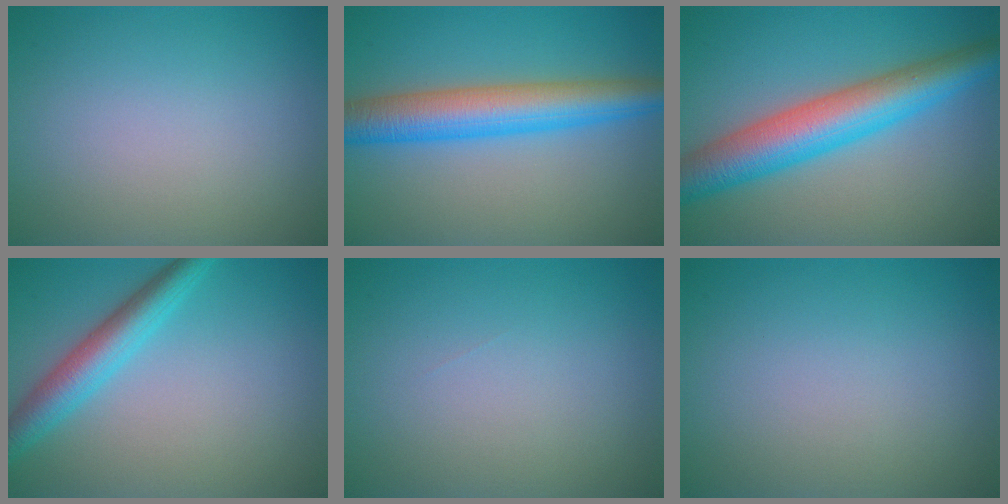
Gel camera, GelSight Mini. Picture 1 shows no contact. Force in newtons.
{"total": 6.9, "press": 6.9, "slide": 0.1}
{"total": 8.0, "press": 8.0, "slide": 0.2}
{"total": 4.2, "press": 4.2, "slide": 0.1}
{"total": 0.0}
{"total": 0.0}